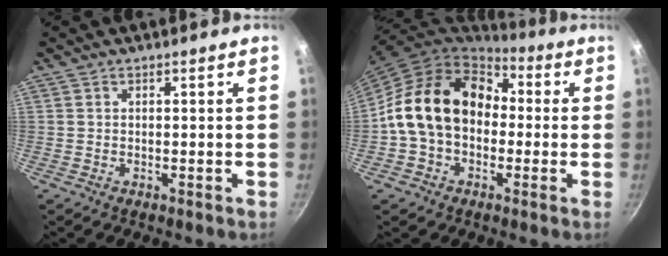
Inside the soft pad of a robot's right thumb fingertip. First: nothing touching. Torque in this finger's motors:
{"motor_torque": [2.23, 2.25, 1.23, -1.18, 0.37]}